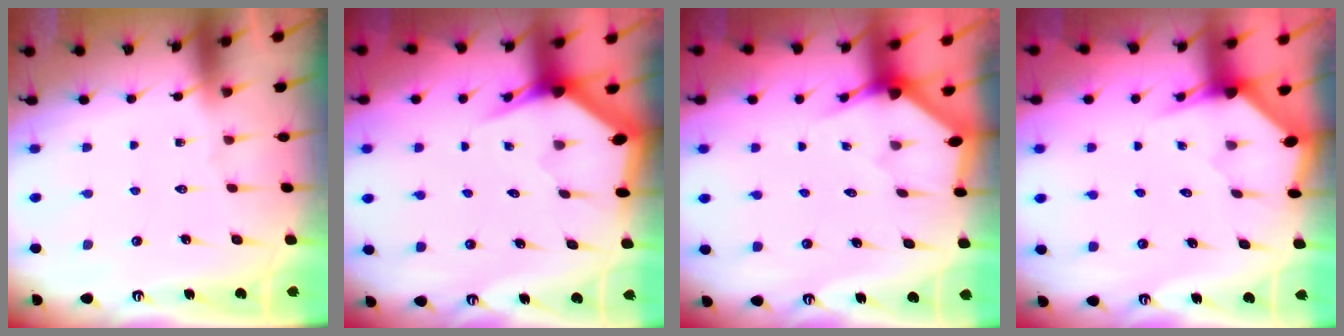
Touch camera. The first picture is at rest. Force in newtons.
{"total": 3.8, "press": 3.8, "slide": 0.1}
{"total": 2.6, "press": 2.6, "slide": 0.1}
{"total": 2.7, "press": 2.7, "slide": 0.2}